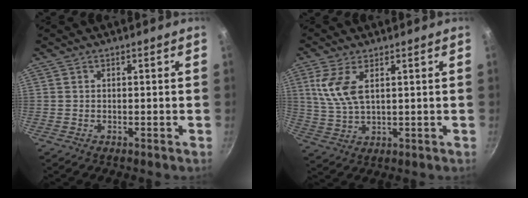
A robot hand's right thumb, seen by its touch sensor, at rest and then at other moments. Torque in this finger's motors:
{"motor_torque": [-0.03, 0.27, 0.79, 0.11, 0.12]}